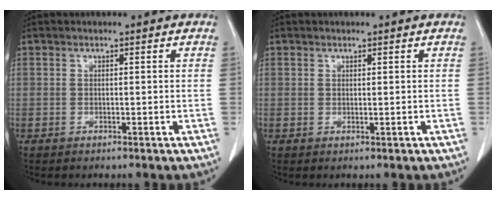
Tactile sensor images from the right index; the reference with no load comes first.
{"total": 0.0}